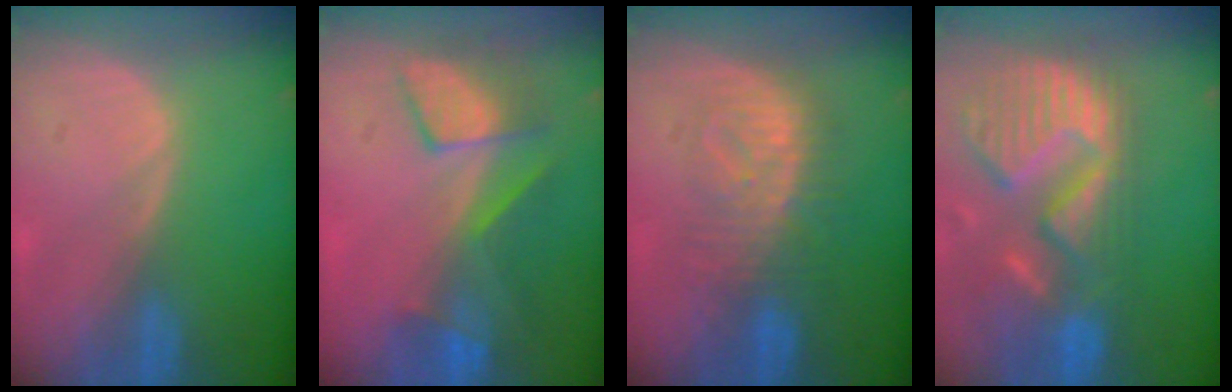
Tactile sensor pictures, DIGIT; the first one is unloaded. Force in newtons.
{"total": 8.0, "press": 7.4, "slide": 3.0}
{"total": 8.2, "press": 7.9, "slide": 2.1}
{"total": 14.1, "press": 11.7, "slide": 7.7}